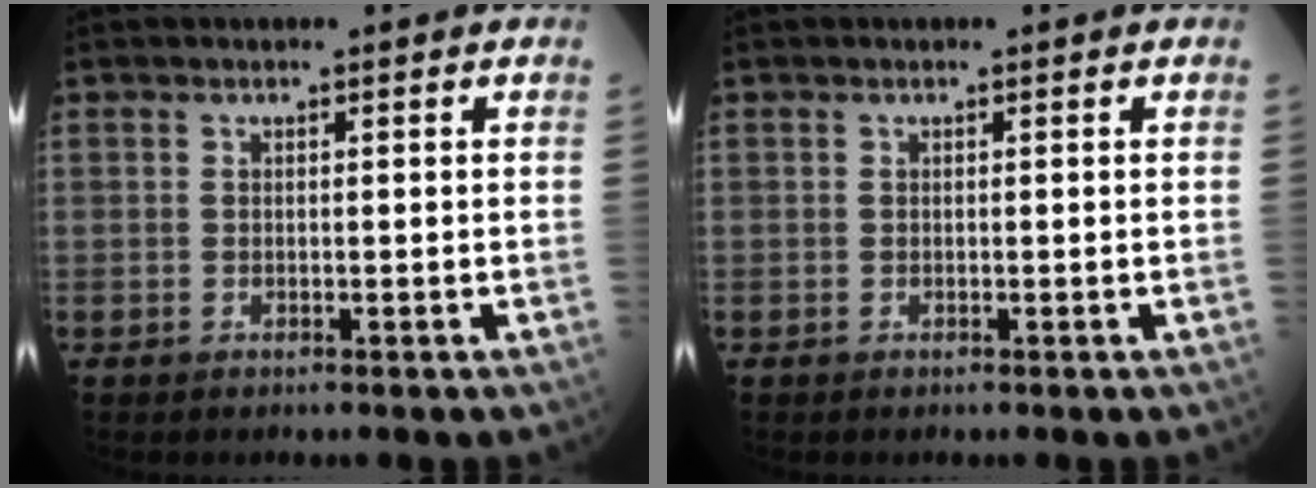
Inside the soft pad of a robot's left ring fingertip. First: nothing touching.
{"total": 0.0}